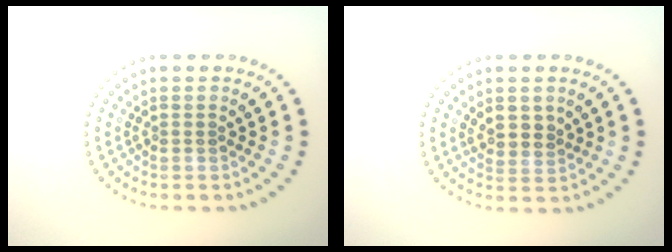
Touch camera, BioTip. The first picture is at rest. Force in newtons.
{"total": 2.1, "press": 2.0, "slide": 0.8}